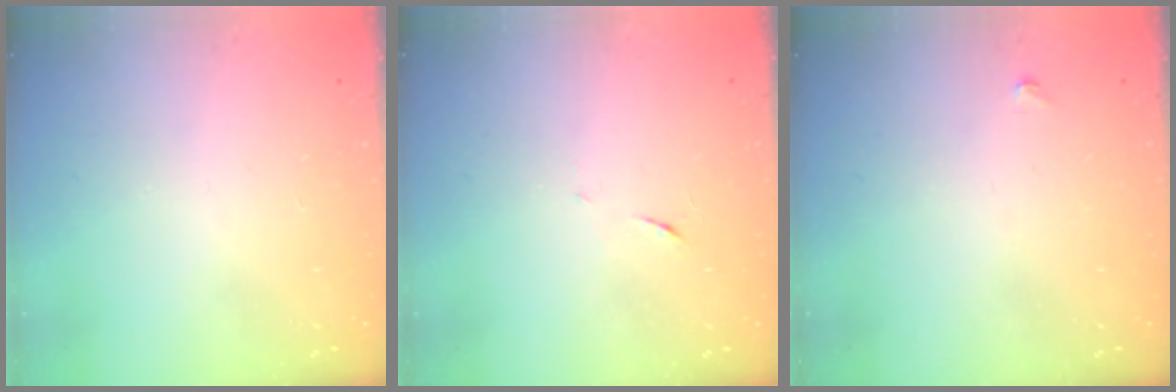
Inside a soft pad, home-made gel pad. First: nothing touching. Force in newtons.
{"total": 6.2, "press": 6.1, "slide": 0.7}
{"total": 3.0, "press": 3.0, "slide": 0.5}